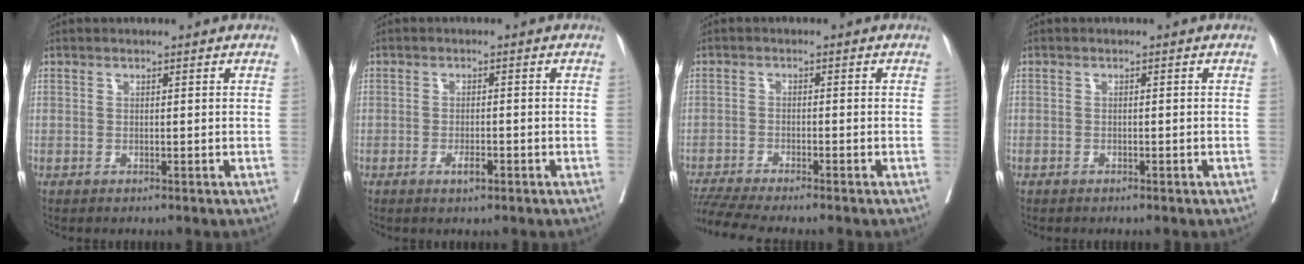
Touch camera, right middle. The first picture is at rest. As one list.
[{"total": 2.1, "force": [-1.1, 0.6, 1.7], "torque": [-0.026, 0.001, -0.018]}, {"total": 8.5, "force": [-7.5, 0.0, 4.0], "torque": [-0.060, -0.013, -0.123]}, {"total": 0.9, "force": [-0.6, 0.7, 0.0], "torque": [-0.005, 0.006, -0.010]}]